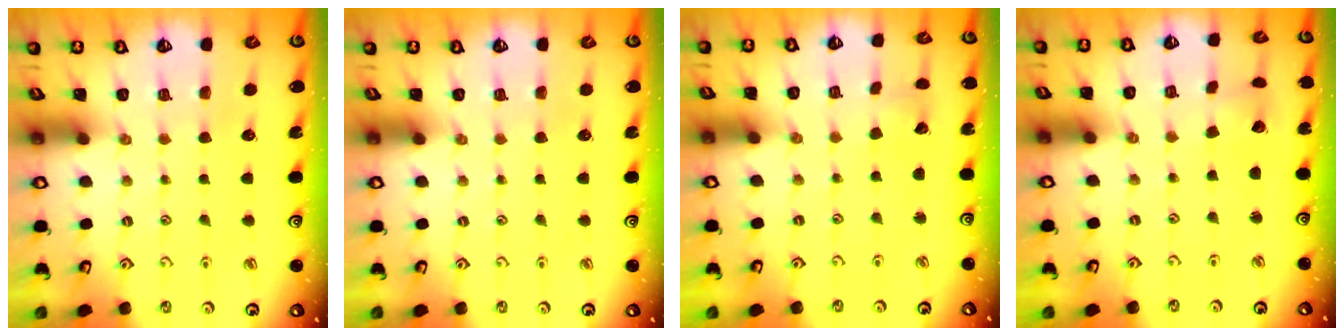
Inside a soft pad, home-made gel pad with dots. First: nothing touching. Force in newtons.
{"total": 0.0}
{"total": 1.4, "press": 1.4, "slide": 0.1}
{"total": 2.3, "press": 2.3, "slide": 0.1}